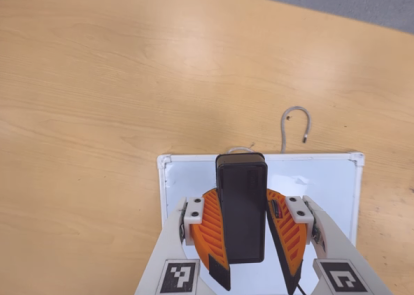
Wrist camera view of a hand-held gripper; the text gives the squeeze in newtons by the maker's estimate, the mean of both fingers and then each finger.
{"total": 8.5, "left": 8.7, "right": 8.2}